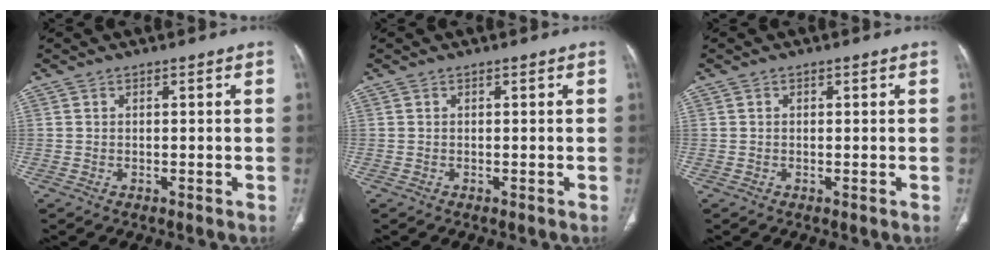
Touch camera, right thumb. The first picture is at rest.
{"total": 0.0}
{"total": 0.0}